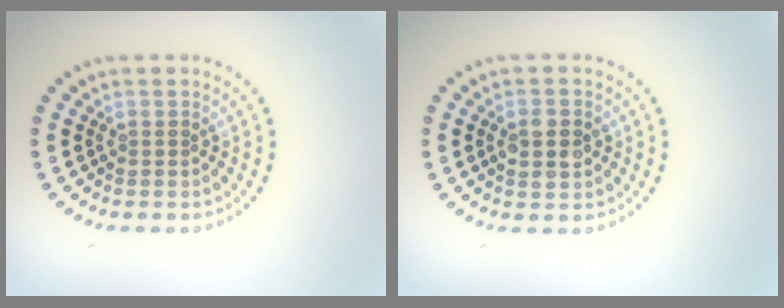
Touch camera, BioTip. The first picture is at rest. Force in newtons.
{"total": 2.8, "press": 2.8, "slide": 0.2}